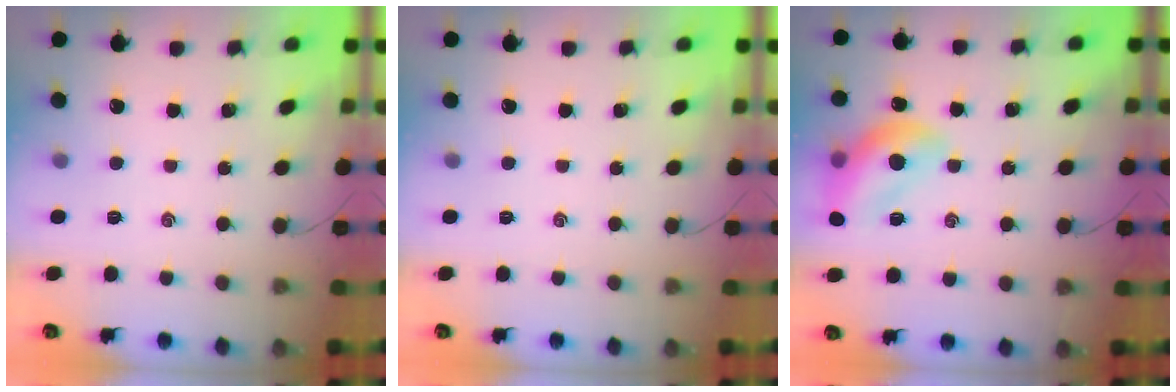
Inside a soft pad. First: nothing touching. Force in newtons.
{"total": 0.0}
{"total": 14.8, "press": 14.6, "slide": 2.2}